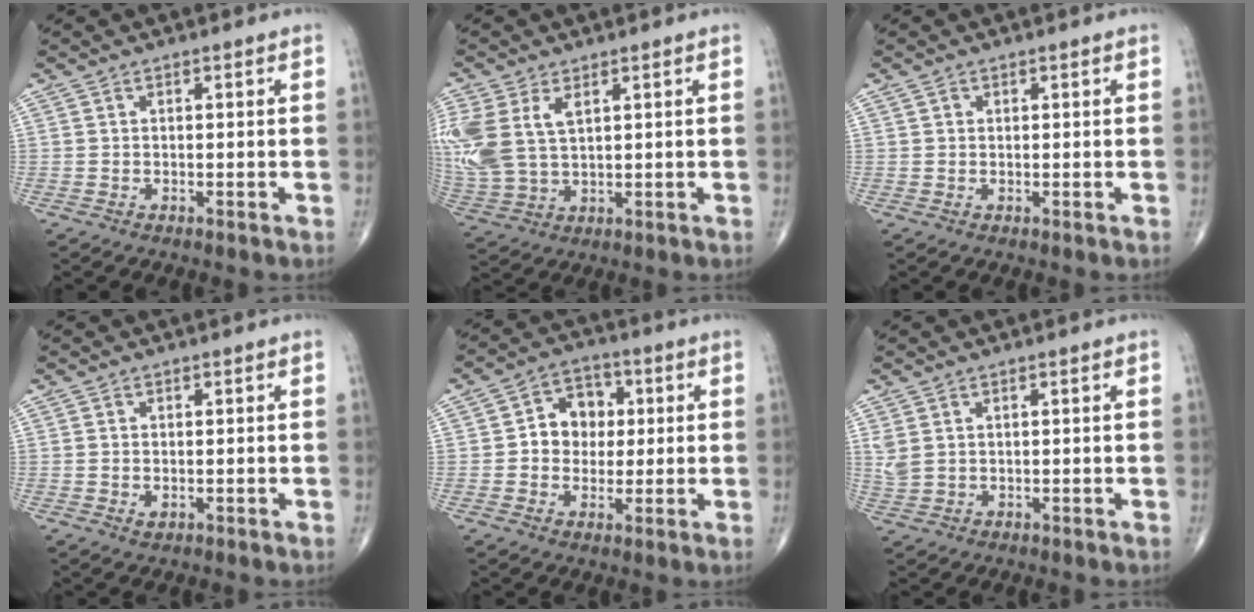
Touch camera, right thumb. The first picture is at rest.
{"total": 14.0, "force": [4.3, 8.5, 10.2], "torque": [-0.263, -0.004, 0.097]}
{"total": 0.7, "force": [0.4, 0.6, 0.2], "torque": [0.003, -0.001, 0.006]}
{"total": 1.2, "force": [-0.1, 0.8, 0.9], "torque": [-0.015, -0.003, 0.001]}
{"total": 8.3, "force": [0.9, 6.9, 4.5], "torque": [-0.027, 0.012, 0.006]}
{"total": 2.6, "force": [1.0, 1.6, 1.8], "torque": [-0.047, 0.003, 0.029]}